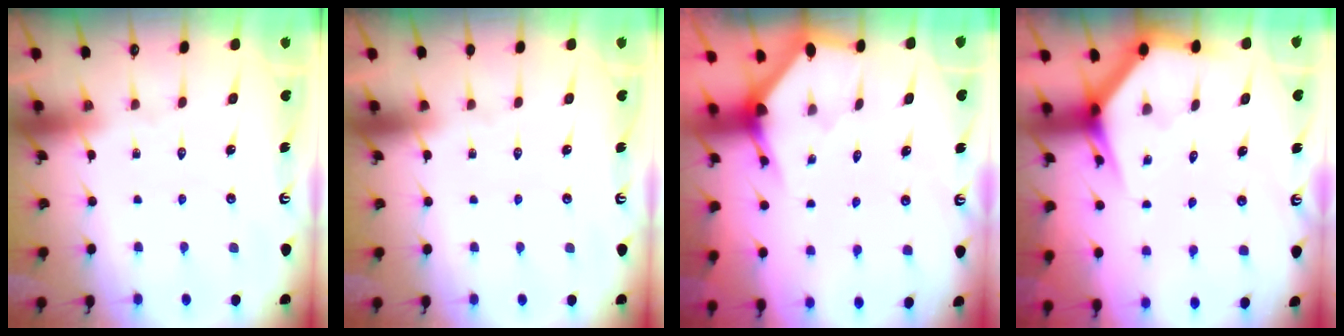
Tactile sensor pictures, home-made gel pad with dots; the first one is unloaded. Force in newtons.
{"total": 0.0}
{"total": 2.5, "press": 2.5, "slide": 0.2}
{"total": 3.9, "press": 3.8, "slide": 0.2}